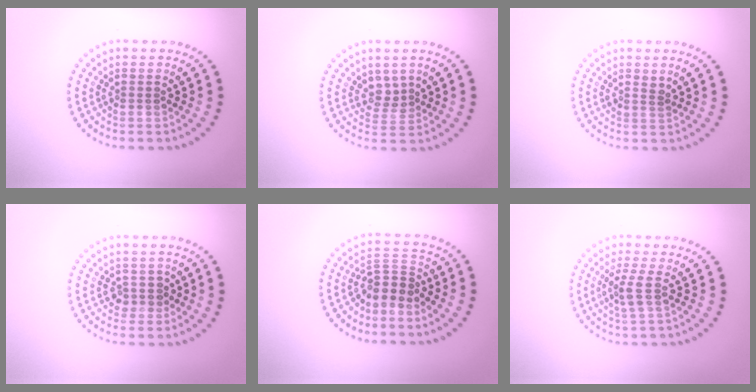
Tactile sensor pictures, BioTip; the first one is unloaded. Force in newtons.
{"total": 1.9, "press": 1.3, "slide": 1.4}
{"total": 1.1, "press": 0.9, "slide": 0.7}
{"total": 1.5, "press": 1.3, "slide": 0.8}
{"total": 2.8, "press": 2.1, "slide": 1.9}
{"total": 2.1, "press": 1.6, "slide": 1.3}